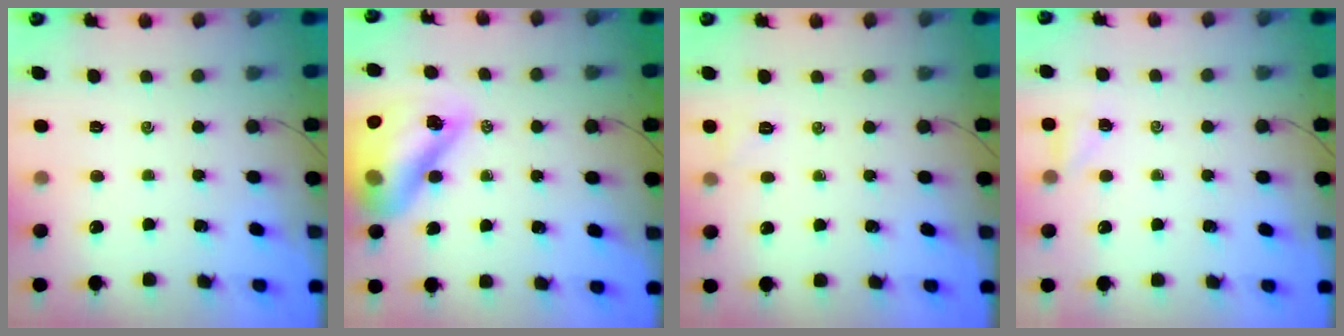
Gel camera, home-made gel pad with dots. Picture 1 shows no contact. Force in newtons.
{"total": 18.3, "press": 17.6, "slide": 4.9}
{"total": 4.8, "press": 4.6, "slide": 1.0}
{"total": 2.4, "press": 2.3, "slide": 0.9}